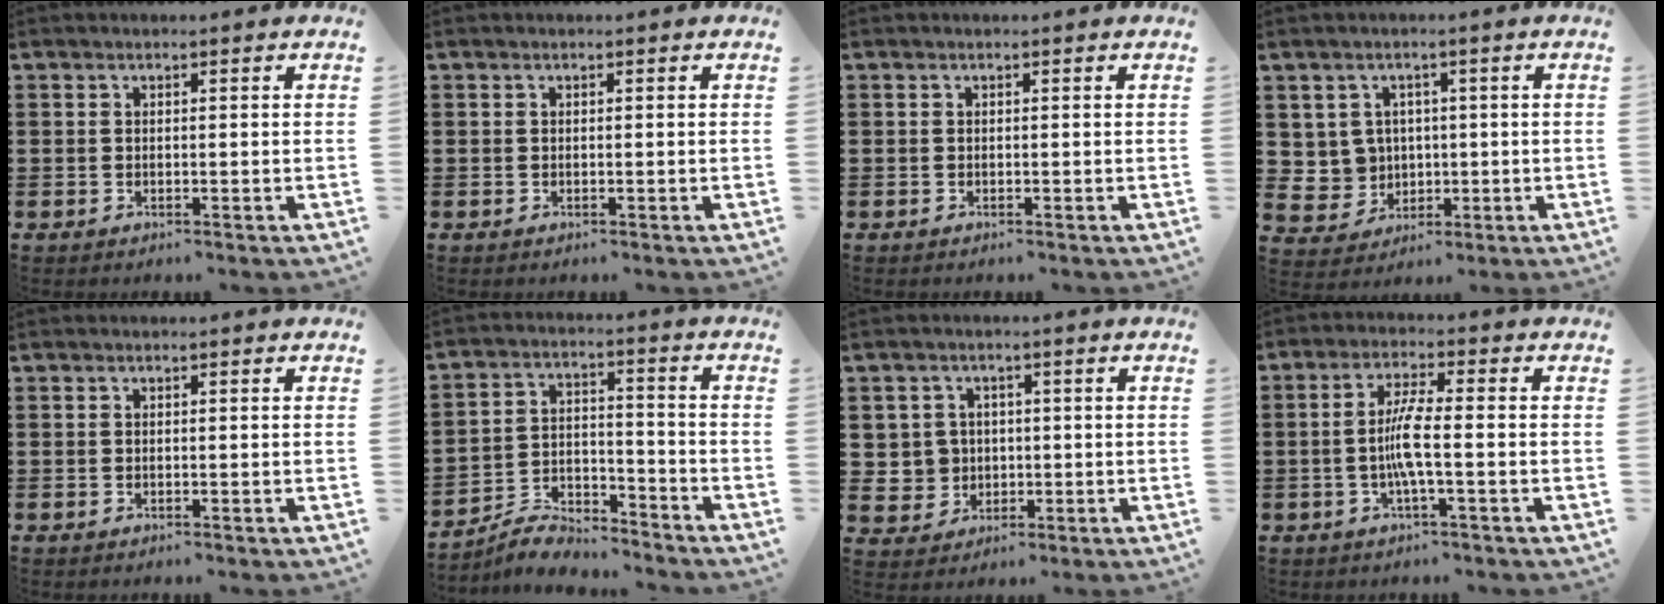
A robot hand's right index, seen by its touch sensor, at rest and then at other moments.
{"total": 0.0}
{"total": 0.0}
{"total": 4.1, "force": [1.0, 3.9, 0.6], "torque": [-0.034, 0.008, 0.019]}
{"total": 0.0}
{"total": 5.8, "force": [-5.6, 0.9, 1.0], "torque": [-0.027, 0.010, -0.112]}
{"total": 3.9, "force": [0.2, 3.9, 0.5], "torque": [-0.030, 0.013, 0.002]}
{"total": 5.5, "force": [-1.0, 0.4, 5.4], "torque": [-0.113, -0.005, -0.027]}